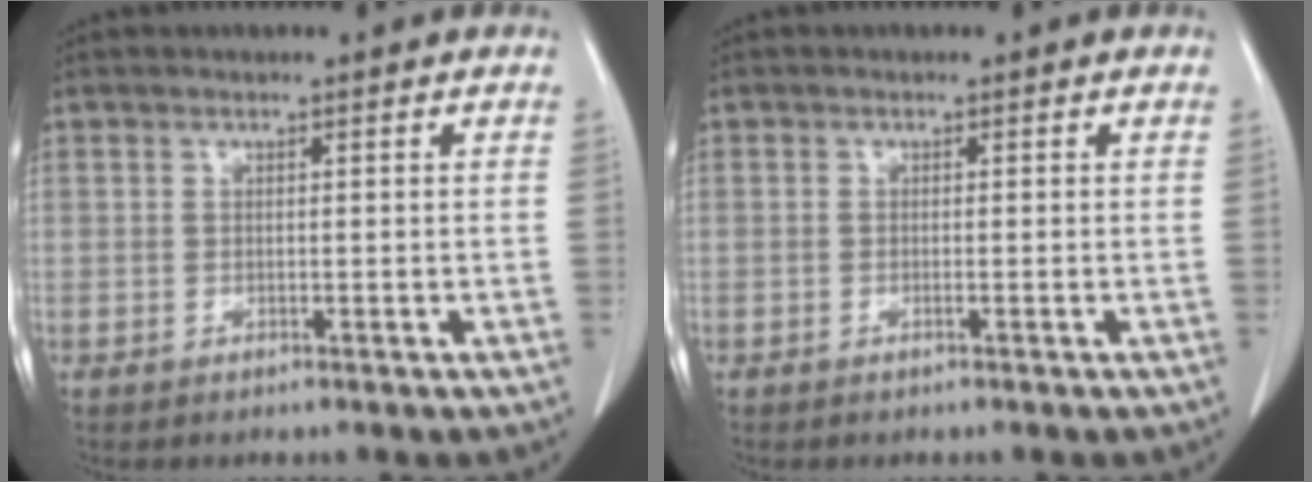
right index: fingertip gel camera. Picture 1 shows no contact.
{"total": 0.0}